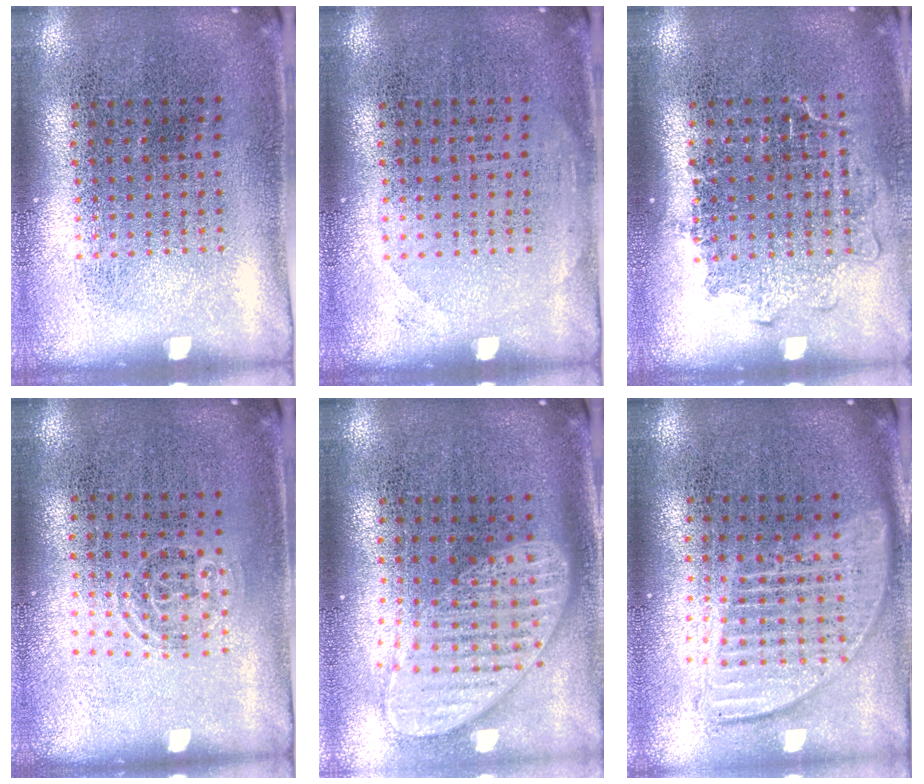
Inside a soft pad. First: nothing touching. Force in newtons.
{"total": 0.7, "press": 0.6, "slide": 0.1}
{"total": 1.2, "press": 1.1, "slide": 0.5}
{"total": 0.8, "press": 0.5, "slide": 0.5}
{"total": 2.0, "press": 1.6, "slide": 1.1}
{"total": 1.8, "press": 1.6, "slide": 0.9}